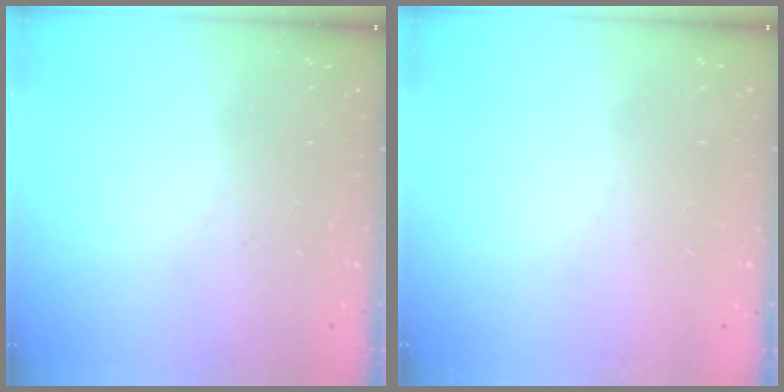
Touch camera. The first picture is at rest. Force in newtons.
{"total": 1.5, "press": 1.5, "slide": 0.1}